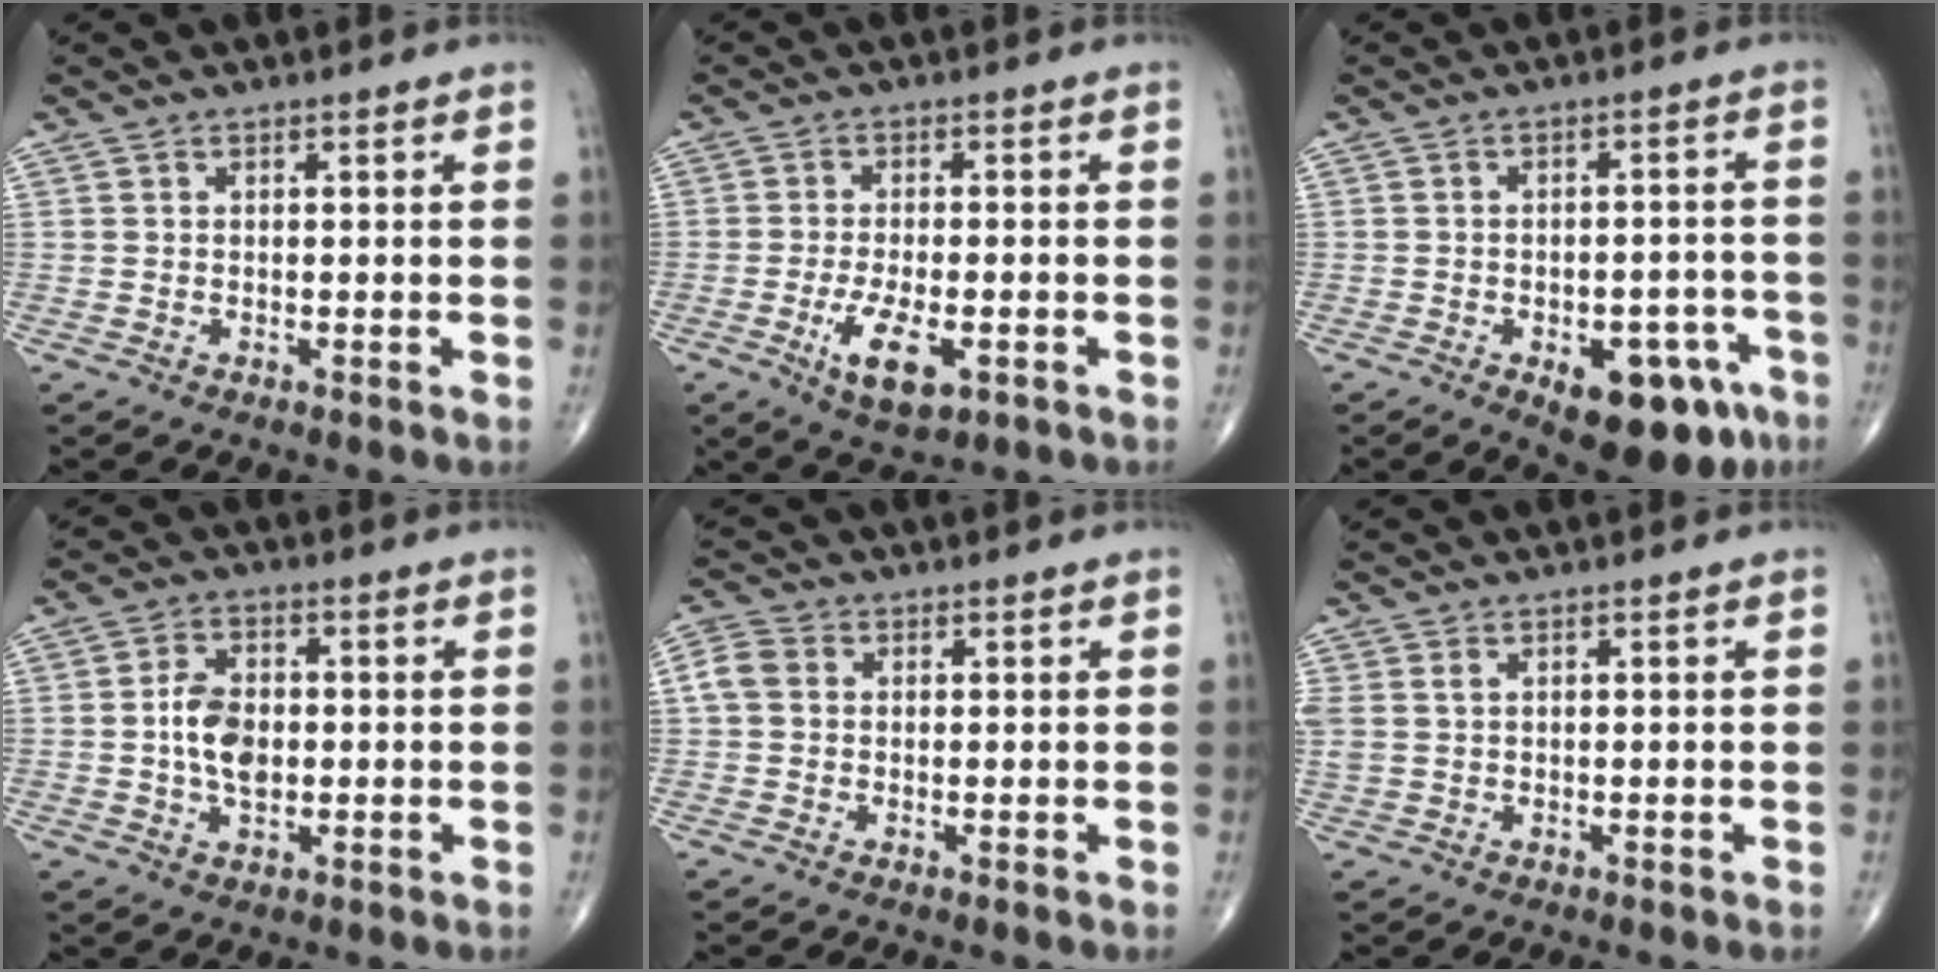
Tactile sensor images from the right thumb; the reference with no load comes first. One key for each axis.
{"total": 7.8, "fx": -2.9, "fy": 3.2, "fz": 6.5, "tx": -0.114, "ty": -0.004, "tz": -0.043}
{"total": 13.6, "fx": -6.9, "fy": 6.7, "fz": 9.5, "tx": -0.090, "ty": 0.034, "tz": -0.083}
{"total": 7.1, "fx": -0.3, "fy": 4.5, "fz": 5.5, "tx": -0.091, "ty": 0.005, "tz": -0.008}
{"total": 3.9, "fx": 0.5, "fy": 3.2, "fz": 2.1, "tx": -0.047, "ty": 0.012, "tz": 0.003}
{"total": 2.4, "fx": 0.9, "fy": 1.5, "fz": 1.7, "tx": -0.055, "ty": 0.011, "tz": 0.027}